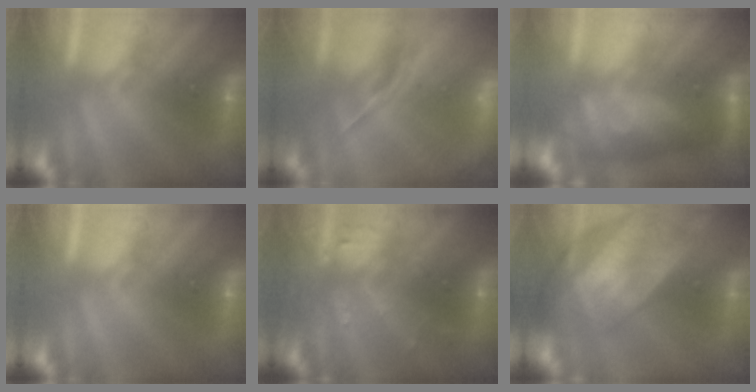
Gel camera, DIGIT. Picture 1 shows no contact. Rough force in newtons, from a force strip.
{"total": 5.6}
{"total": 4.5}
{"total": 0.0}
{"total": 3.2}
{"total": 11.0}